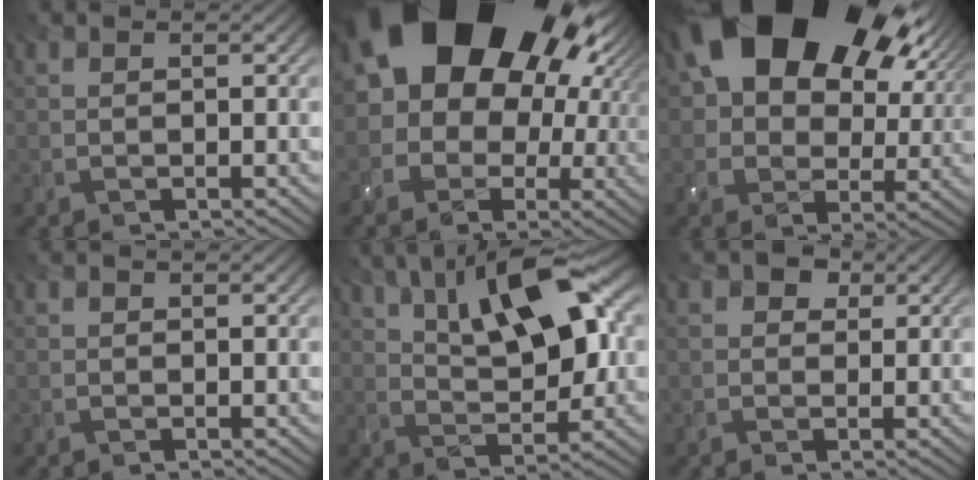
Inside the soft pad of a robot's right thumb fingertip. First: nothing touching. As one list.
[{"total": 22.6, "force": [6.6, 17.7, 12.3], "torque": [-0.198, 0.040, 0.078]}, {"total": 21.0, "force": [9.6, 14.2, 12.2], "torque": [-0.229, 0.031, 0.182]}, {"total": 0.0}, {"total": 12.5, "force": [5.5, 4.8, 10.1], "torque": [-0.161, 0.019, 0.088]}, {"total": 2.1, "force": [0.6, 1.9, 0.7], "torque": [-0.004, 0.005, 0.002]}]